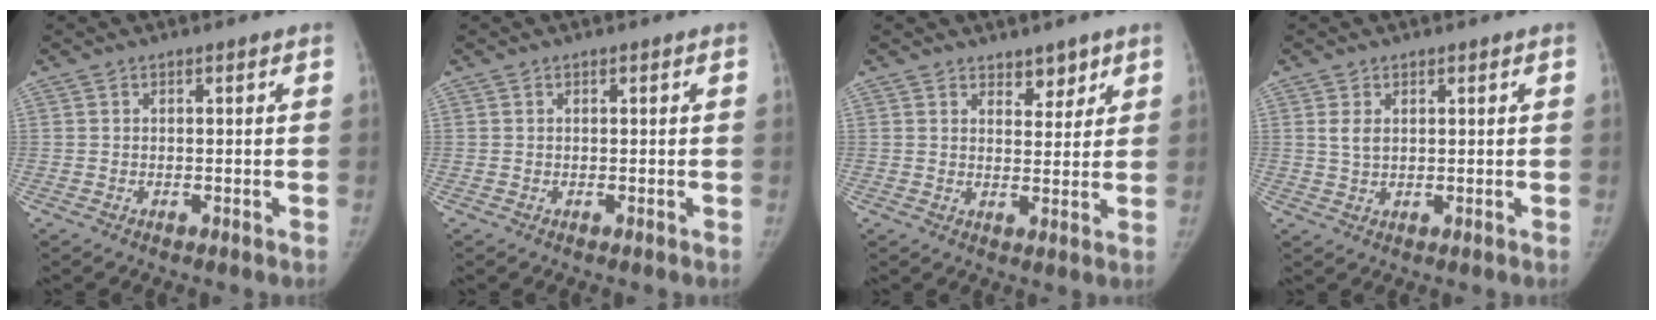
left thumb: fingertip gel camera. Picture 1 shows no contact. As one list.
[{"total": 0.0}, {"total": 3.9, "force": [2.9, 2.1, 1.5], "torque": [0.007, -0.020, 0.045]}, {"total": 2.4, "force": [0.9, 1.6, 1.6], "torque": [-0.022, -0.002, 0.021]}]